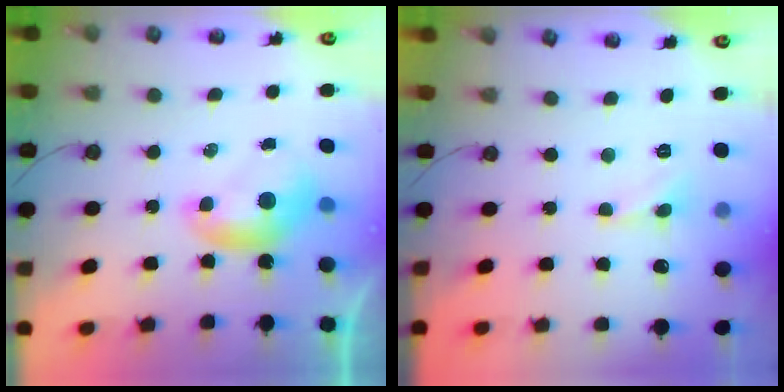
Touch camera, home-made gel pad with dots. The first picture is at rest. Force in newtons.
{"total": 1.6, "press": 1.5, "slide": 0.4}